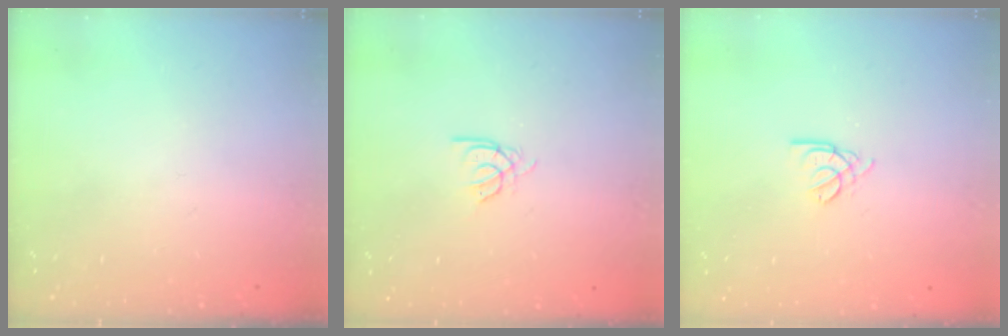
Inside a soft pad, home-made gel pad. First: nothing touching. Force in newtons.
{"total": 2.4, "press": 2.4, "slide": 0.4}
{"total": 2.6, "press": 2.5, "slide": 0.5}